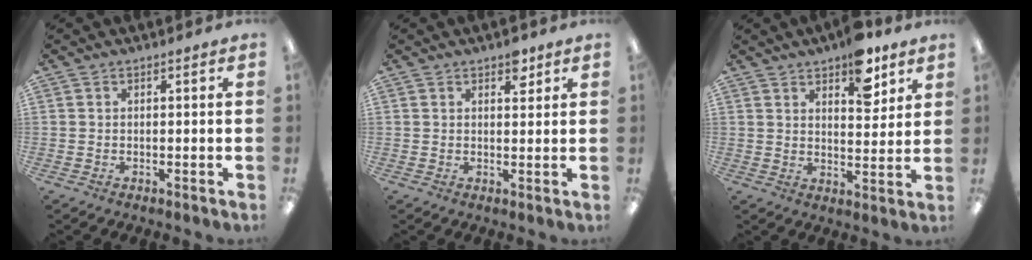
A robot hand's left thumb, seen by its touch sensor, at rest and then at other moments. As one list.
[{"total": 3.7, "force": [2.4, 1.9, 2.1], "torque": [-0.014, -0.010, 0.036]}, {"total": 10.7, "force": [7.0, 4.9, 6.4], "torque": [-0.069, -0.034, 0.116]}]